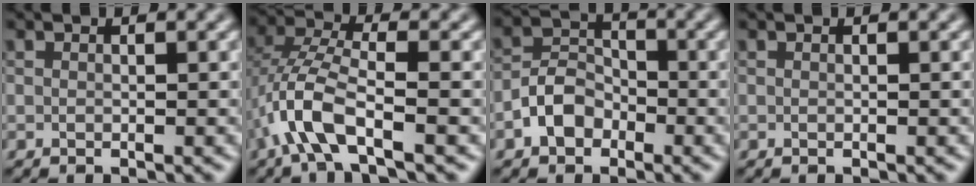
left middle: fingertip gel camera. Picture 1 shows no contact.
{"total": 5.1, "force": [-2.4, 1.7, 4.2], "torque": [-0.092, 0.009, -0.052]}
{"total": 3.4, "force": [-1.8, 2.4, 1.6], "torque": [-0.024, 0.011, -0.038]}
{"total": 0.0}